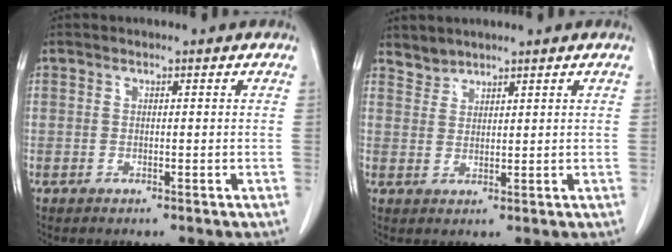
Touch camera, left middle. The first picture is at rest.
{"total": 2.1, "force": [2.0, 0.5, -0.4], "torque": [0.009, 0.005, 0.039]}